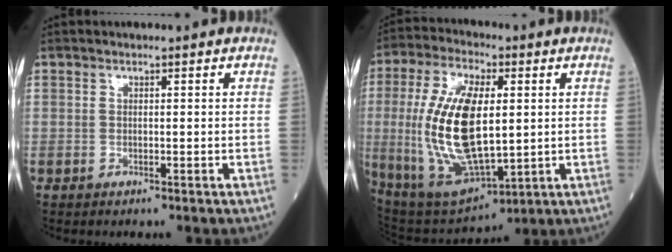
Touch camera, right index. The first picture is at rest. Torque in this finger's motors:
{"motor_torque": [1.60, 0.54, 0.62, 0.21]}